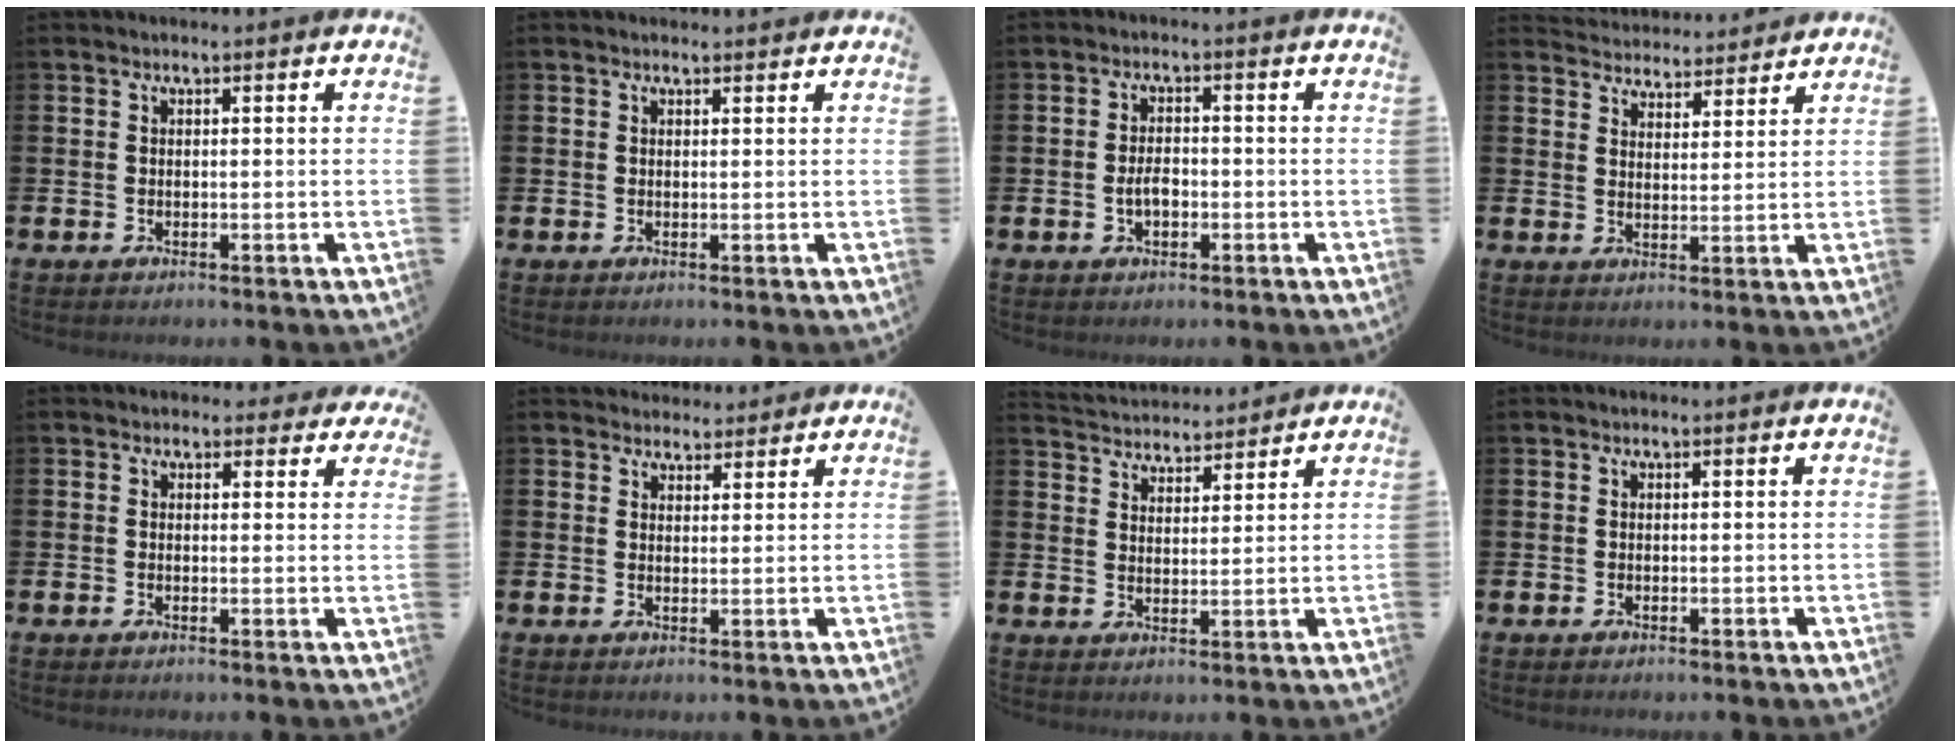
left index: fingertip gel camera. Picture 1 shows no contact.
{"total": 0.7, "force": [0.6, 0.1, 0.2], "torque": [0.005, -0.001, 0.009]}
{"total": 2.7, "force": [-0.6, 1.5, 2.1], "torque": [-0.031, 0.001, -0.013]}
{"total": 4.3, "force": [4.2, 0.7, -0.4], "torque": [-0.006, -0.031, 0.076]}
{"total": 1.8, "force": [1.5, 1.1, 0.0], "torque": [0.003, 0.000, 0.024]}
{"total": 3.4, "force": [3.2, 1.2, -0.2], "torque": [0.002, -0.014, 0.058]}
{"total": 4.3, "force": [4.3, 0.7, -0.4], "torque": [-0.015, -0.024, 0.077]}
{"total": 0.0}